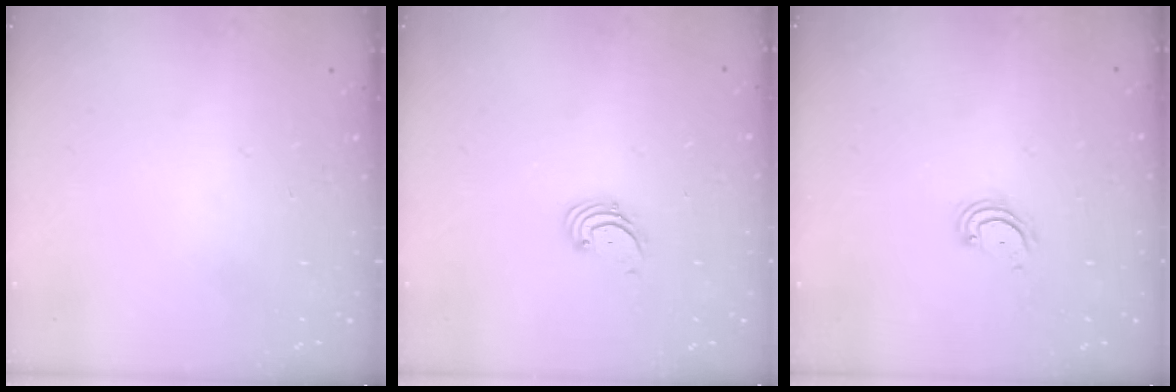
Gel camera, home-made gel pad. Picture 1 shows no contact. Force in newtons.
{"total": 1.7, "press": 1.6, "slide": 0.2}
{"total": 4.5, "press": 4.5, "slide": 0.4}